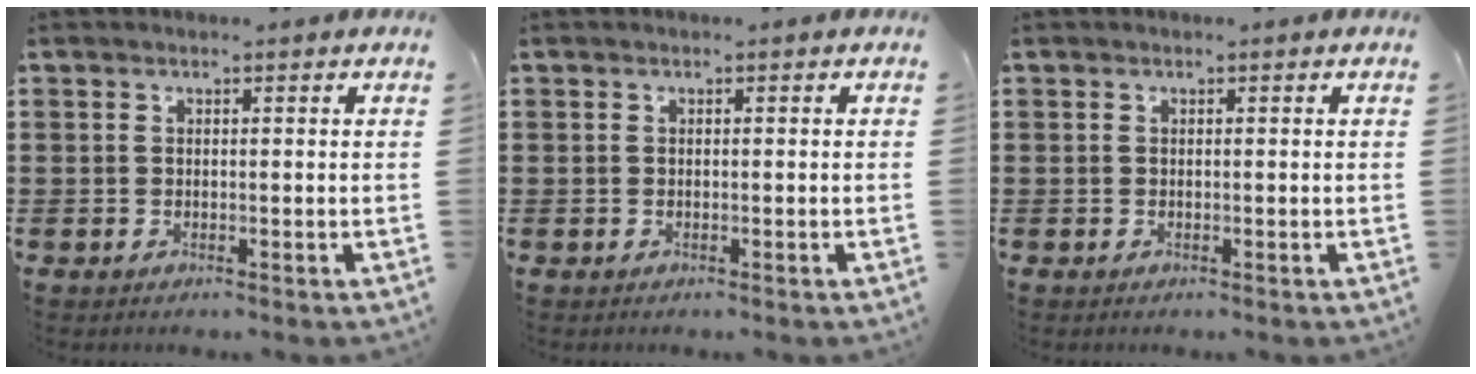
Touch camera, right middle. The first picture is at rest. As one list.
[{"total": 0.0}, {"total": 0.0}]